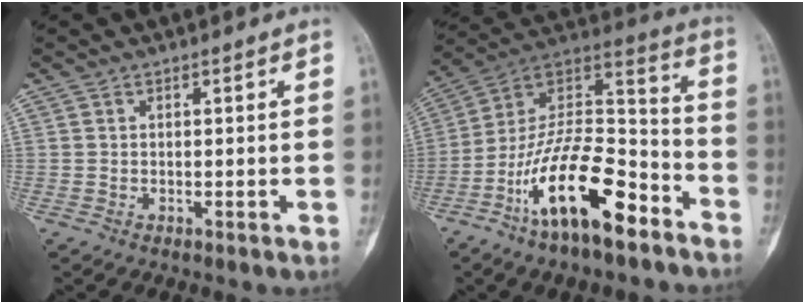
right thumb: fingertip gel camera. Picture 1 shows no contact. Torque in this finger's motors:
{"motor_torque": [0.45, 0.65, 1.72, -1.05, 0.20]}